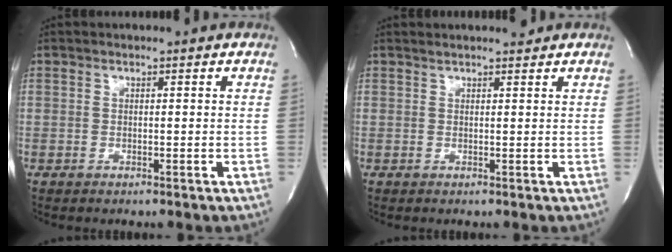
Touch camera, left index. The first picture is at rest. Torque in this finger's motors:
{"motor_torque": [0.00, 0.00, 0.00, 0.00]}